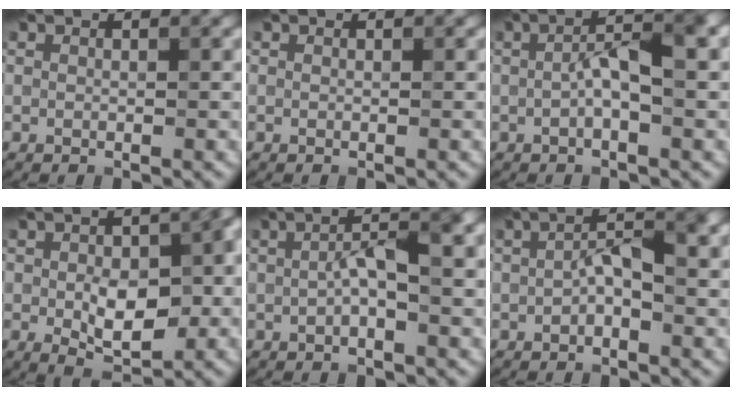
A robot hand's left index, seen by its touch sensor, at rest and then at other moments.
{"total": 0.0}
{"total": 4.9, "force": [-0.3, 1.3, 4.7], "torque": [-0.086, 0.013, -0.010]}
{"total": 7.7, "force": [-1.1, 4.2, 6.3], "torque": [-0.102, -0.012, -0.010]}
{"total": 4.1, "force": [-0.1, 1.0, 4.0], "torque": [-0.074, 0.013, -0.005]}
{"total": 3.6, "force": [-0.4, 1.3, 3.3], "torque": [-0.060, 0.012, -0.011]}